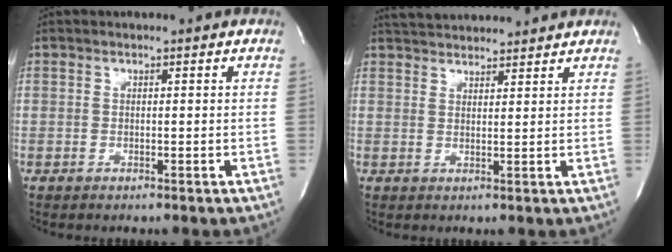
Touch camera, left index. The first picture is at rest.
{"total": 9.1, "force": [8.7, 1.4, 2.4], "torque": [-0.043, 0.031, 0.127]}